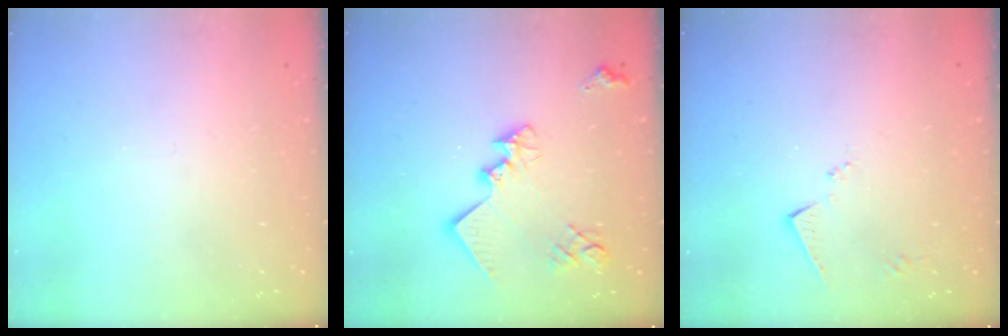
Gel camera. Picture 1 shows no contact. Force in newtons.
{"total": 16.8, "press": 16.8, "slide": 0.5}
{"total": 6.2, "press": 6.2, "slide": 0.1}